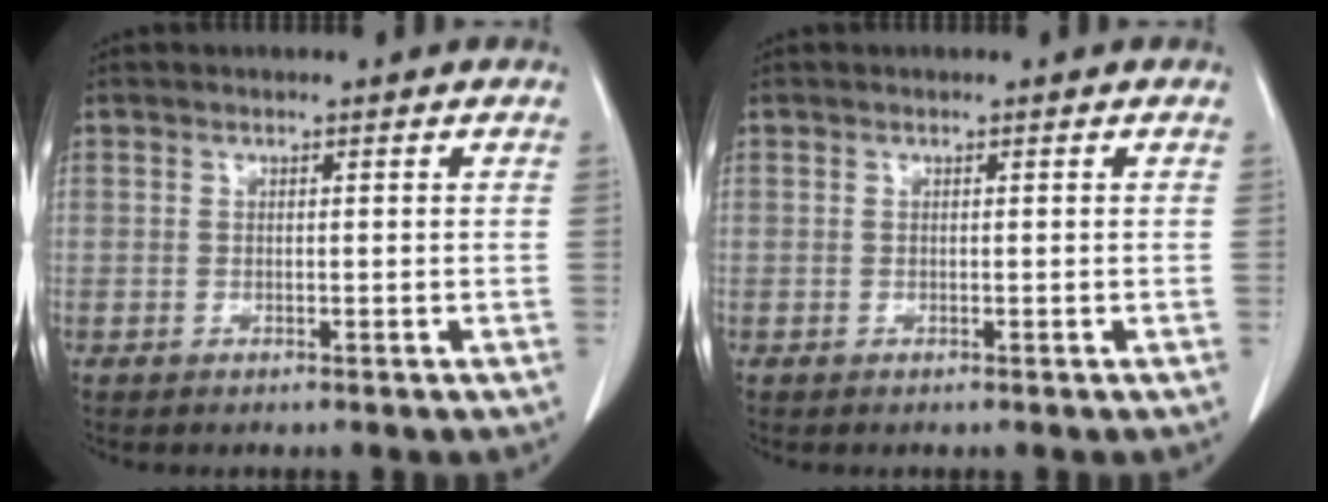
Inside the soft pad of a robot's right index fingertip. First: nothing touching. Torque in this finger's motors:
{"motor_torque": [0.00, 0.00, 0.00, 0.00]}